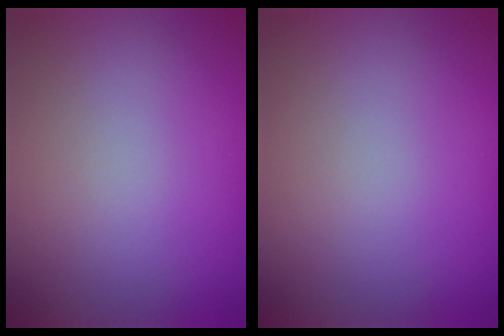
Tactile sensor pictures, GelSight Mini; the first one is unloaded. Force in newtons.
{"total": 0.0}